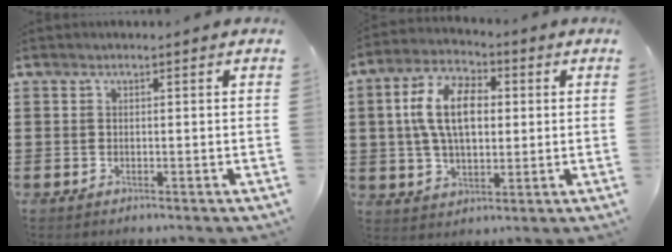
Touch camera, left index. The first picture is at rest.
{"total": 10.4, "force": [1.7, 5.8, 8.4], "torque": [-0.196, 0.011, 0.022]}